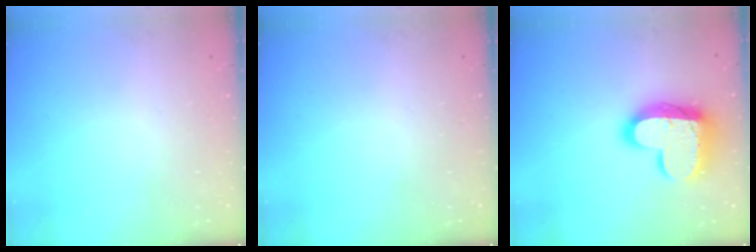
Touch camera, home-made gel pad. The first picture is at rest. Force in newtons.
{"total": 0.0}
{"total": 17.8, "press": 17.8, "slide": 1.3}